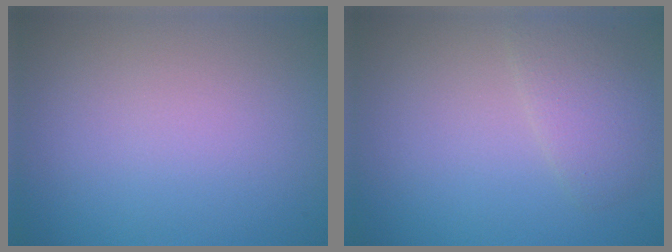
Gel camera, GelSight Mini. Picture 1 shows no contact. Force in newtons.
{"total": 2.4, "press": 2.4, "slide": 0.1}